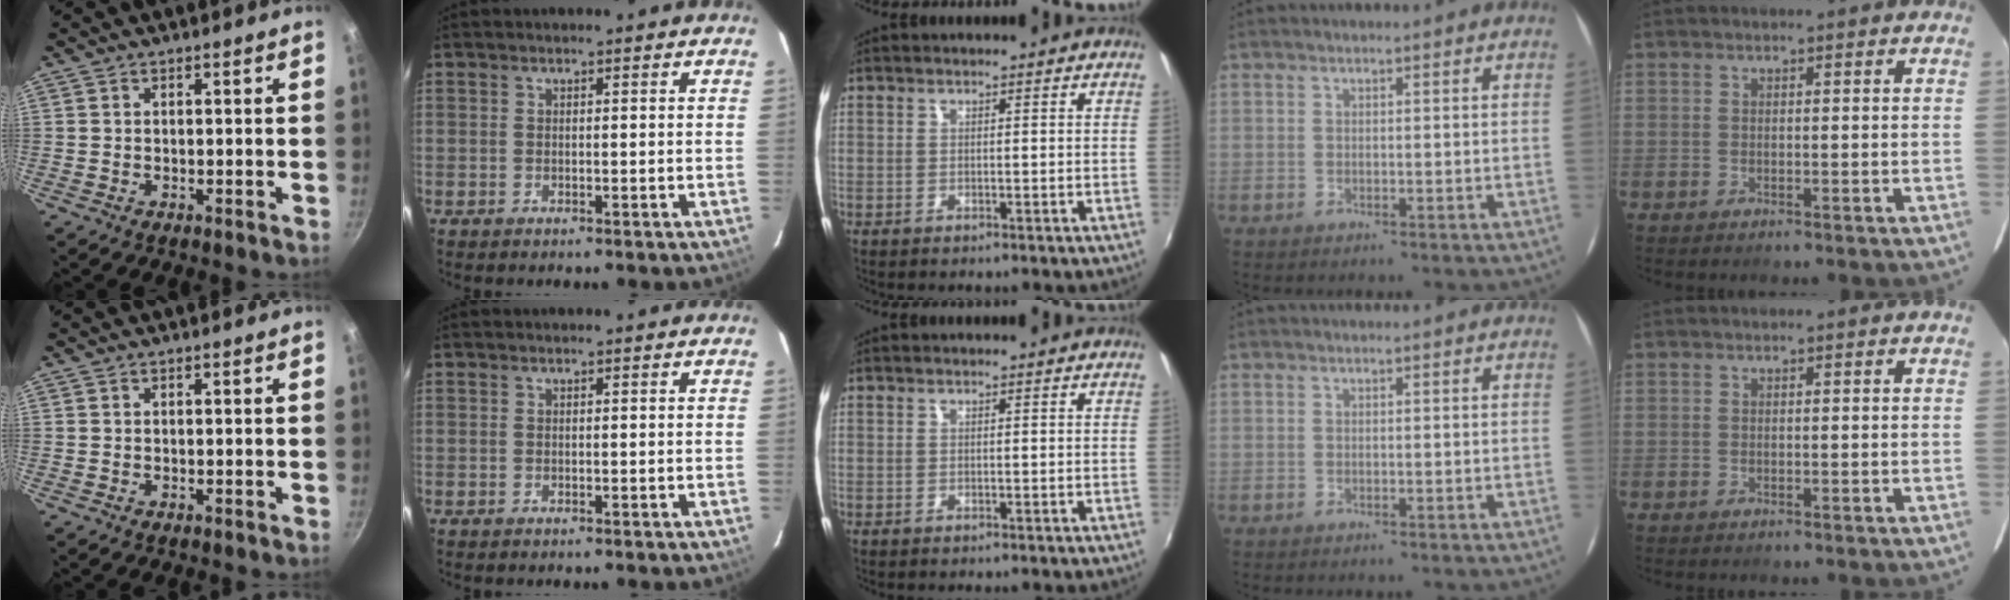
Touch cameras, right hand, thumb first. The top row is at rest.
{}